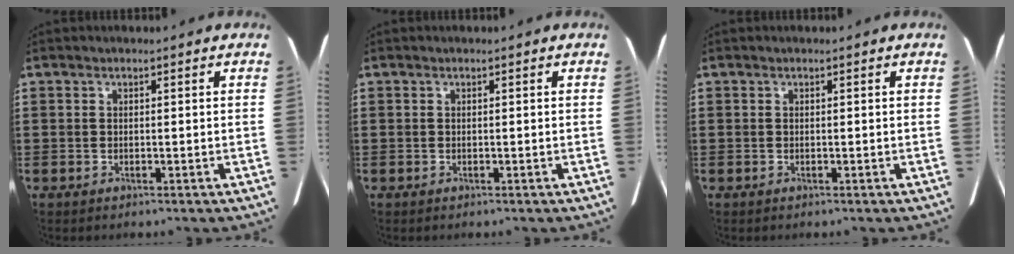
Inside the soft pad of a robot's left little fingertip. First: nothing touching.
{"total": 0.0}
{"total": 0.0}